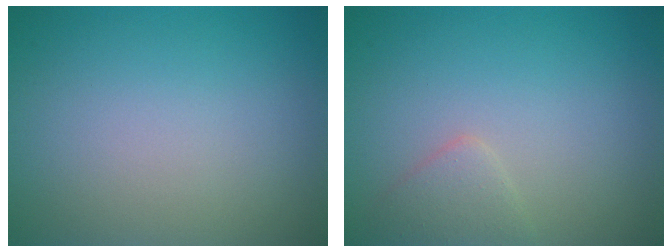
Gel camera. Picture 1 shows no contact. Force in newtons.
{"total": 1.6, "press": 1.6, "slide": 0.1}